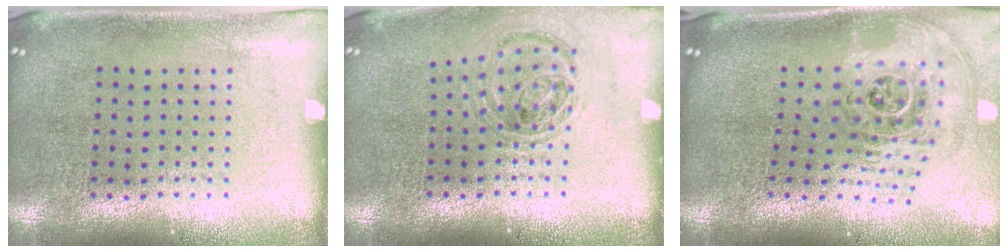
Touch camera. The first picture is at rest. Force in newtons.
{"total": 0.9, "press": 0.9, "slide": 0.3}
{"total": 2.6, "press": 1.8, "slide": 1.9}